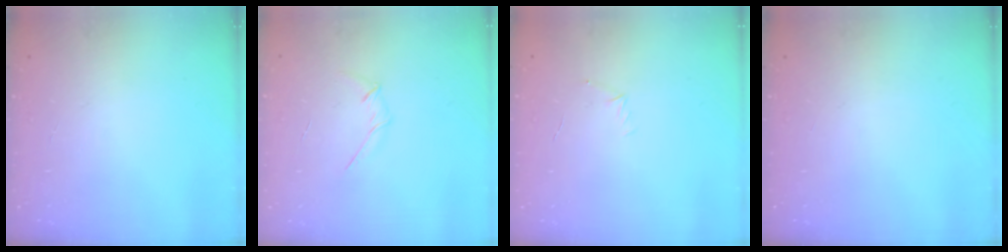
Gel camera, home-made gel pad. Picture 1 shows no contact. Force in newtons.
{"total": 3.3, "press": 3.2, "slide": 0.9}
{"total": 4.7, "press": 4.5, "slide": 1.3}
{"total": 0.0}